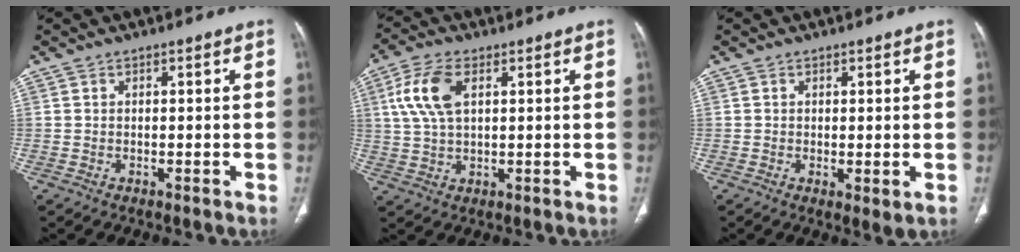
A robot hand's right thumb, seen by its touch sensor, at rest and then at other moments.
{"total": 8.9, "force": [2.7, 4.6, 7.0], "torque": [-0.154, 0.006, 0.053]}
{"total": 2.3, "force": [-0.1, 0.8, 2.2], "torque": [-0.038, -0.012, -0.002]}